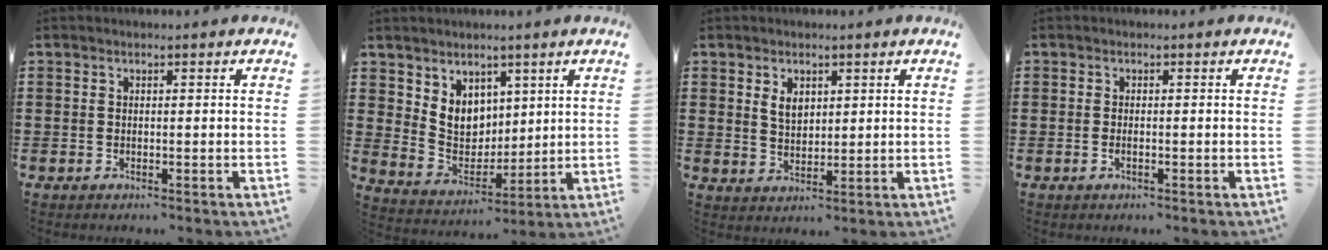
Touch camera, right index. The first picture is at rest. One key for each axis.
{"total": 6.6, "fx": 3.5, "fy": 5.3, "fz": 1.9, "tx": -0.056, "ty": -0.009, "tz": 0.068}
{"total": 3.3, "fx": 1.6, "fy": 2.1, "fz": 2.0, "tx": -0.038, "ty": 0.004, "tz": 0.026}
{"total": 0.7, "fx": -0.3, "fy": 0.2, "fz": 0.6, "tx": -0.013, "ty": -0.005, "tz": -0.003}